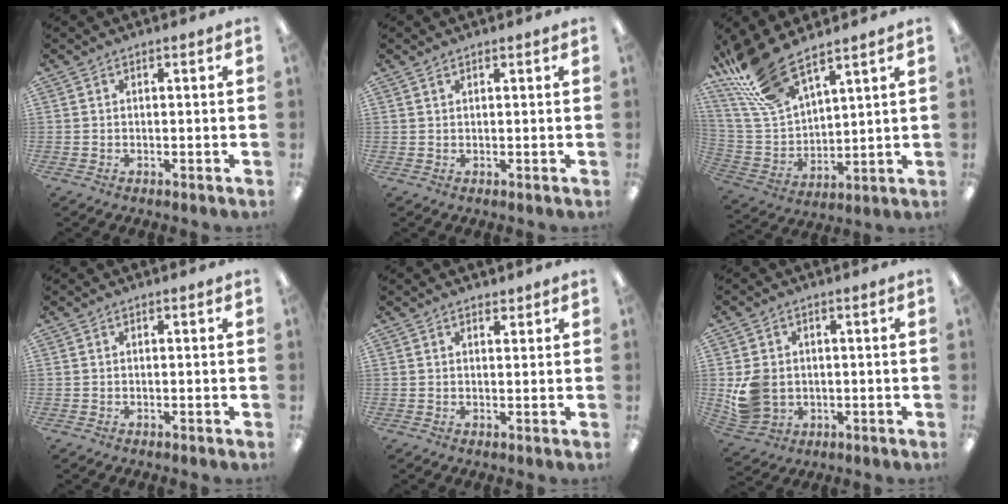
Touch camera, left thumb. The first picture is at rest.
{"total": 0.8, "force": [0.6, 0.3, 0.4], "torque": [-0.009, 0.002, 0.012]}
{"total": 16.8, "force": [13.3, 5.6, 8.7], "torque": [-0.208, -0.064, 0.242]}
{"total": 0.0}
{"total": 1.7, "force": [1.4, 0.8, 0.5], "torque": [-0.002, -0.004, 0.025]}
{"total": 8.0, "force": [-0.2, 7.0, 4.0], "torque": [-0.080, 0.012, 0.002]}